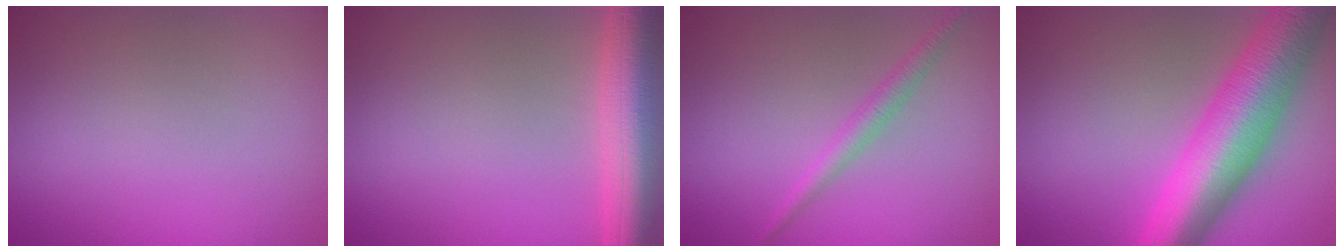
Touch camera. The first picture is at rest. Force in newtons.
{"total": 7.9, "press": 7.8, "slide": 0.4}
{"total": 1.8, "press": 1.8, "slide": 0.1}
{"total": 10.1, "press": 10.1, "slide": 0.1}